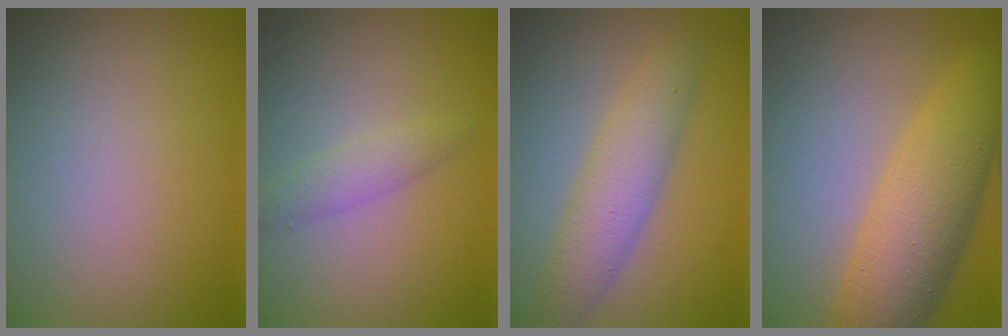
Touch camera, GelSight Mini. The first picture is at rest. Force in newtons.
{"total": 1.7, "press": 1.7, "slide": 0.1}
{"total": 4.2, "press": 4.2, "slide": 0.1}
{"total": 7.5, "press": 7.5, "slide": 0.4}